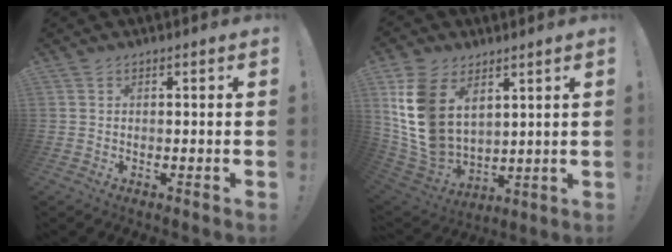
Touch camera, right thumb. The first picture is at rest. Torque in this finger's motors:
{"motor_torque": [-0.23, 1.64, 0.87, 0.65, 0.63]}